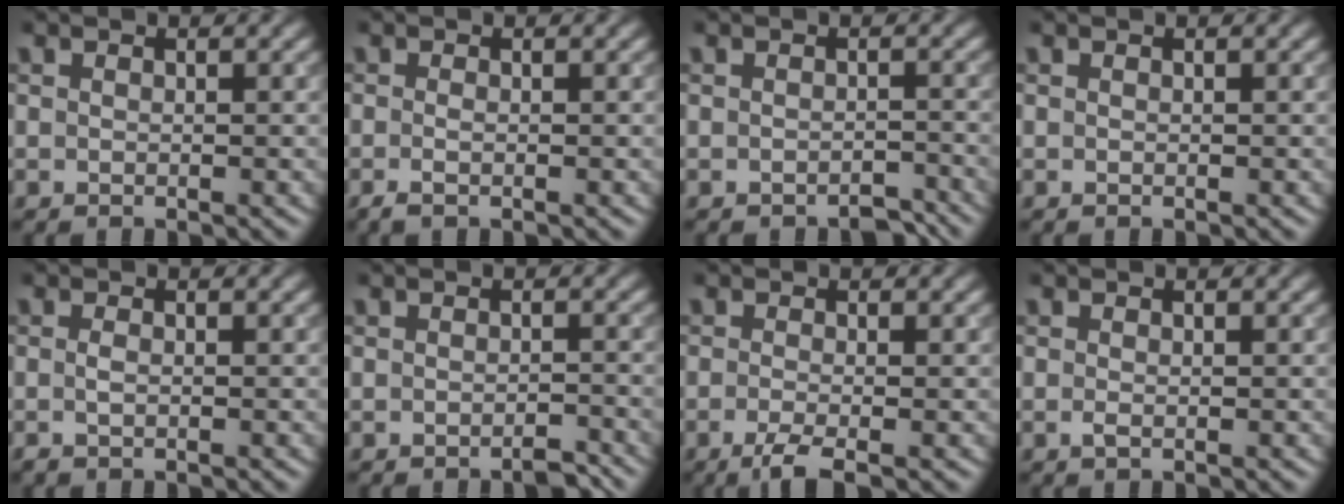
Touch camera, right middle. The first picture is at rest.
{"total": 1.1, "force": [-0.6, 0.3, 1.0], "torque": [-0.020, -0.005, -0.013]}
{"total": 1.5, "force": [-1.3, 0.4, 0.5], "torque": [-0.007, 0.003, -0.021]}
{"total": 0.0}
{"total": 0.9, "force": [-0.2, 0.3, 0.8], "torque": [-0.016, -0.001, -0.006]}
{"total": 1.4, "force": [-1.2, 0.2, 0.7], "torque": [-0.007, 0.002, -0.021]}
{"total": 2.3, "force": [-1.2, 0.5, 1.9], "torque": [-0.033, -0.006, -0.031]}
{"total": 0.6, "force": [-0.2, 0.2, 0.6], "torque": [-0.014, -0.003, -0.003]}